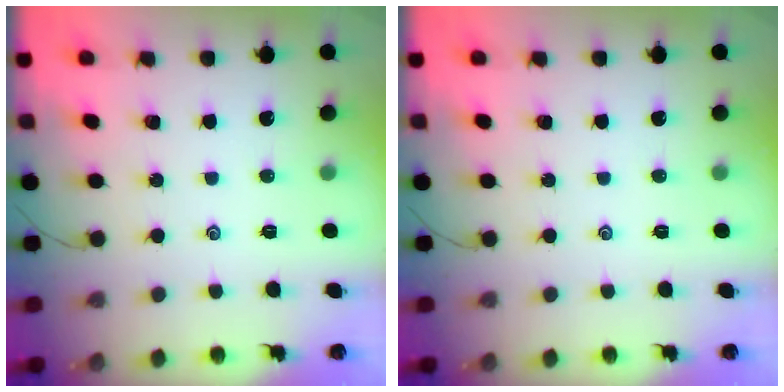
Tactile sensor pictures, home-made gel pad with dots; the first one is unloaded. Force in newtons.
{"total": 0.0}